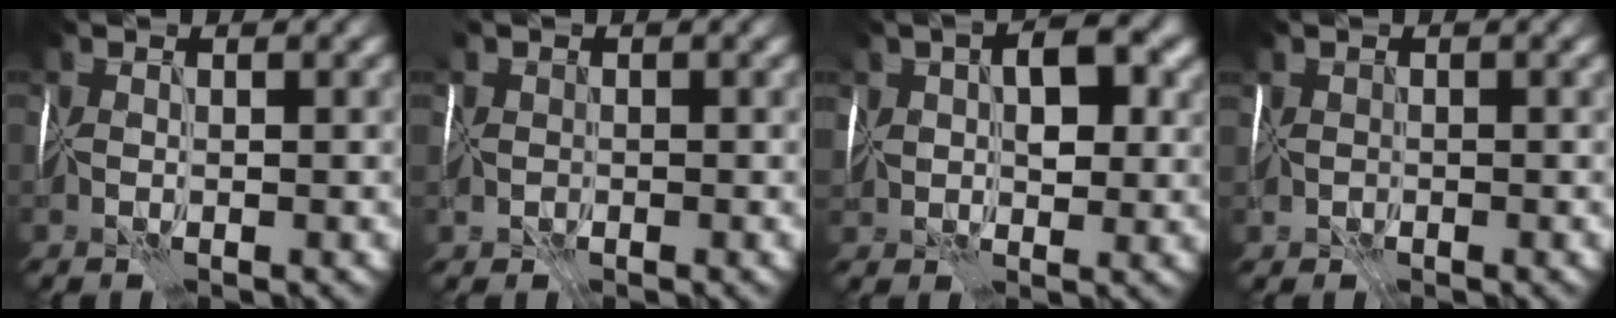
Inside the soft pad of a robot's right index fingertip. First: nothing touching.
{"total": 1.3, "force": [-0.6, 1.1, -0.3], "torque": [-0.003, 0.000, -0.013]}
{"total": 6.4, "force": [1.3, 4.3, 4.6], "torque": [-0.051, 0.012, 0.014]}
{"total": 1.0, "force": [-0.6, 0.7, -0.4], "torque": [-0.001, -0.003, -0.012]}